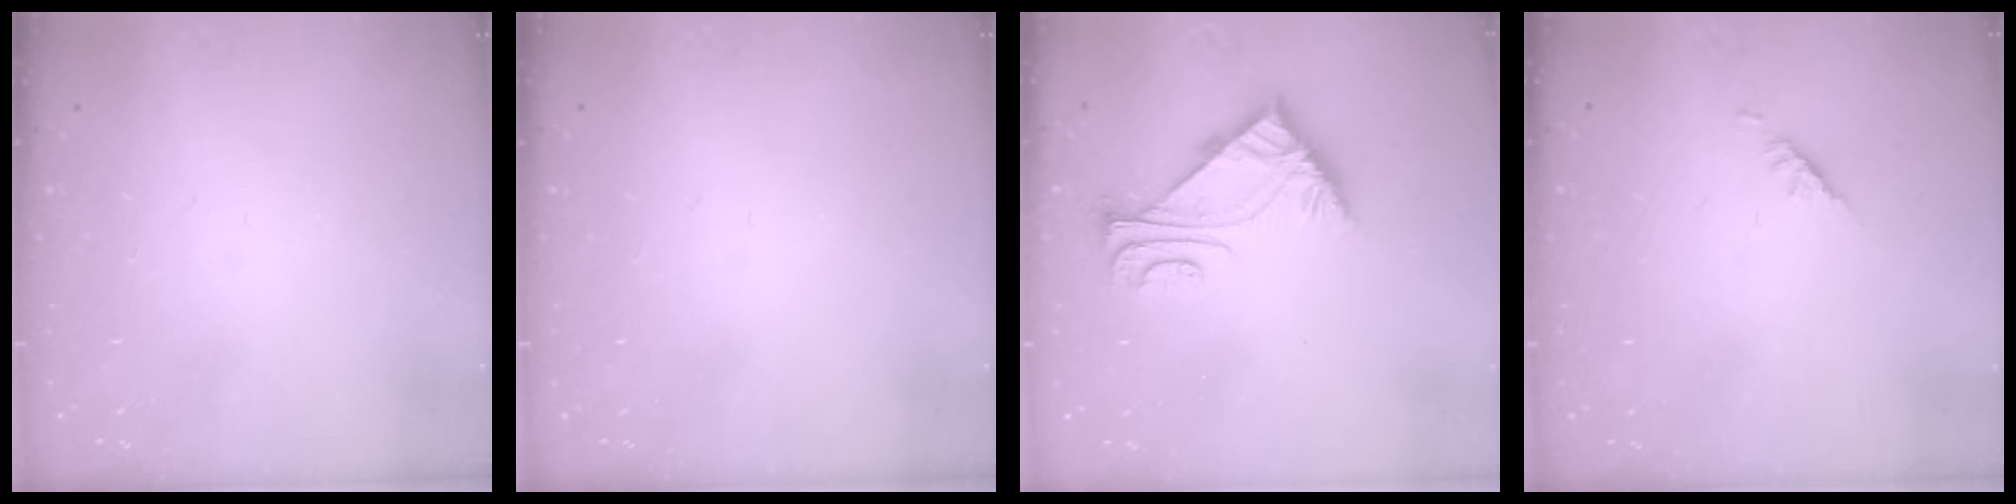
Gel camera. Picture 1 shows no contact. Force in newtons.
{"total": 0.0}
{"total": 5.8, "press": 5.7, "slide": 0.6}
{"total": 1.9, "press": 1.8, "slide": 0.5}